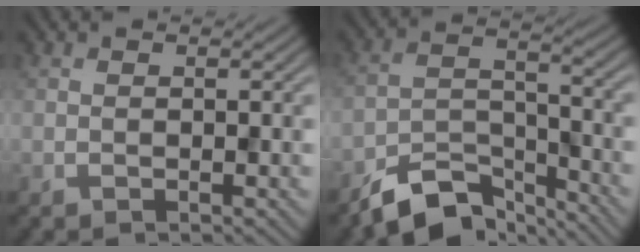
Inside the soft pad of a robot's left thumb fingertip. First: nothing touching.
{"total": 8.3, "force": [-6.8, 3.1, 3.7], "torque": [-0.063, -0.003, -0.138]}